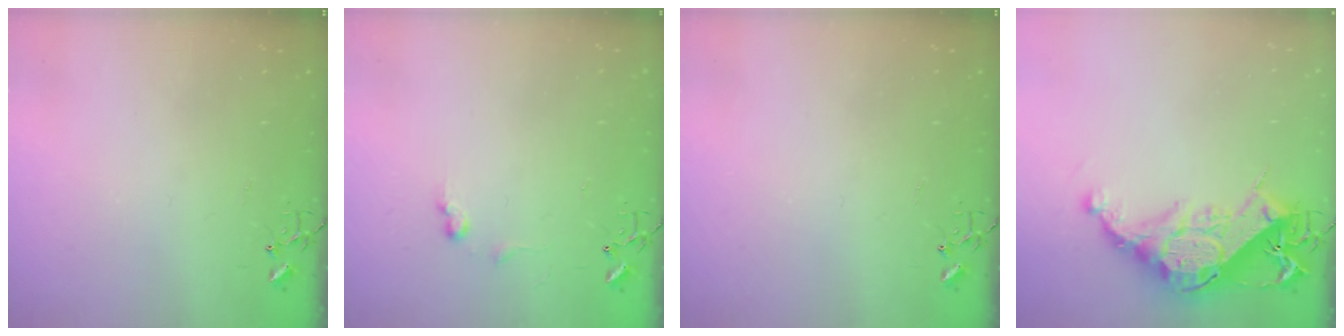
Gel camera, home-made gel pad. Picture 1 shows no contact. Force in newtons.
{"total": 6.6, "press": 6.5, "slide": 0.9}
{"total": 0.0}
{"total": 19.1, "press": 19.0, "slide": 1.5}